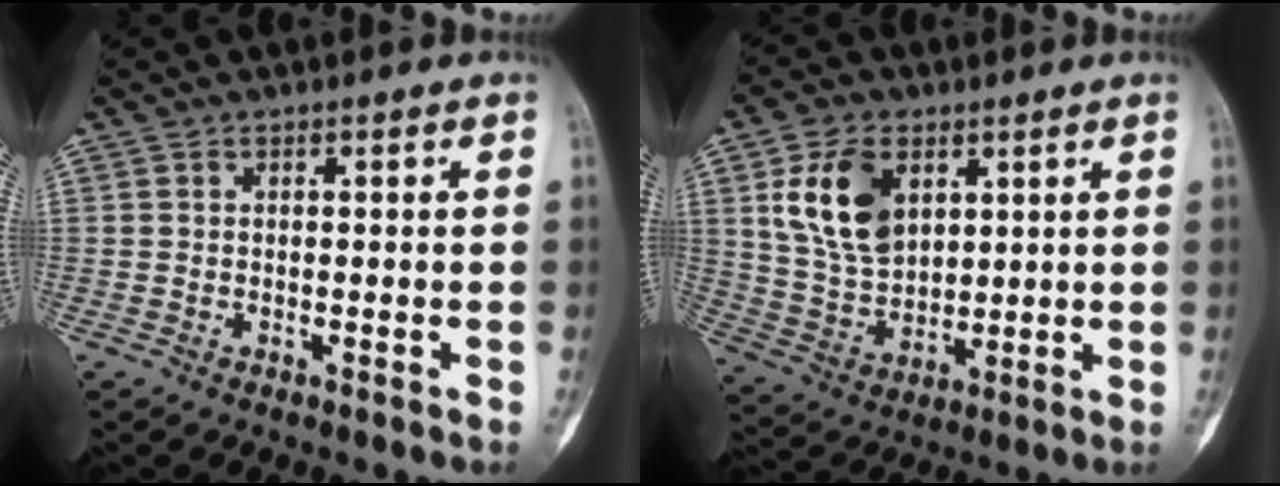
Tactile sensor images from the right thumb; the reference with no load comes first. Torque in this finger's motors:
{"motor_torque": [-0.48, 0.98, 0.51, -0.23, 0.09]}